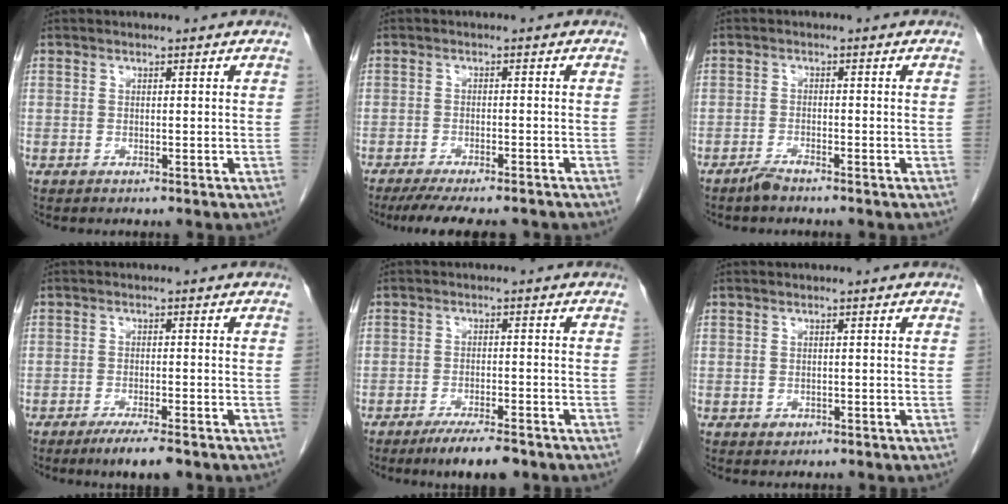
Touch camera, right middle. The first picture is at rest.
{"total": 11.1, "force": [-9.6, 2.0, 5.2], "torque": [-0.075, -0.014, -0.131]}
{"total": 1.9, "force": [-1.7, 0.1, 0.8], "torque": [-0.020, -0.003, -0.033]}
{"total": 5.1, "force": [-3.6, 0.5, 3.6], "torque": [-0.058, -0.012, -0.055]}
{"total": 6.4, "force": [-4.8, 1.0, 4.1], "torque": [-0.066, -0.012, -0.073]}
{"total": 0.8, "force": [-0.3, 0.6, 0.3], "torque": [-0.004, 0.002, -0.002]}